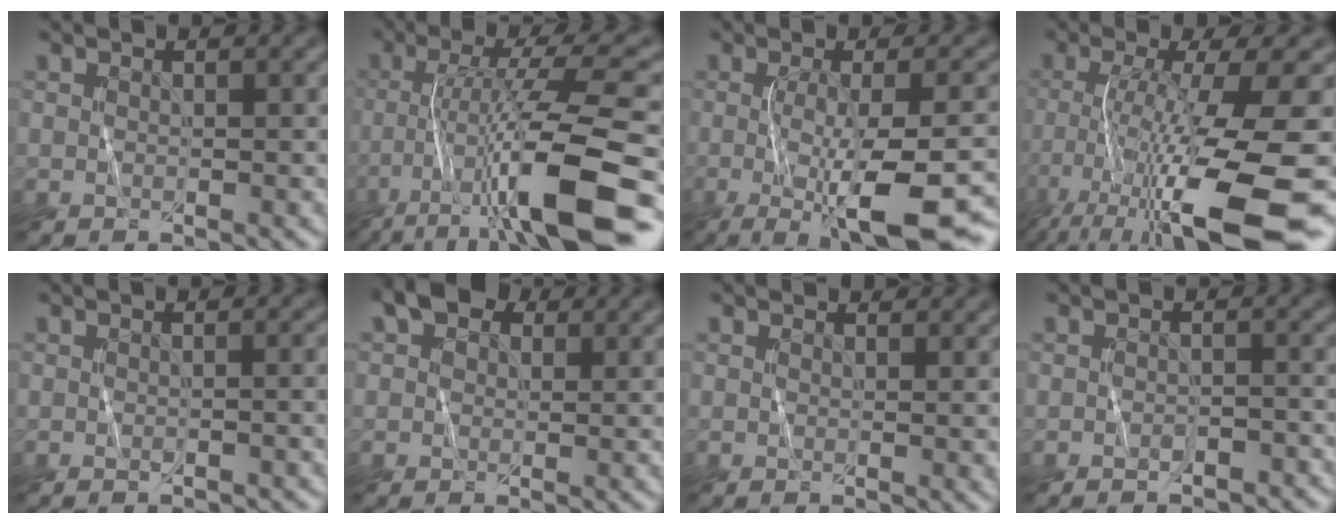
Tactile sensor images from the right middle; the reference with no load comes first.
{"total": 12.1, "force": [-6.3, 1.8, 10.1], "torque": [-0.160, 0.012, -0.102]}
{"total": 11.1, "force": [-3.9, 3.0, 9.9], "torque": [-0.148, -0.017, -0.047]}
{"total": 13.9, "force": [-6.7, 2.9, 11.8], "torque": [-0.211, -0.025, -0.107]}
{"total": 2.2, "force": [-0.5, 0.7, 2.0], "torque": [-0.016, 0.002, -0.007]}
{"total": 3.5, "force": [1.7, 2.3, 2.1], "torque": [-0.031, 0.008, 0.021]}
{"total": 1.4, "force": [1.2, 0.2, 0.7], "torque": [-0.006, -0.001, 0.018]}
{"total": 1.5, "force": [-1.3, 0.6, 0.6], "torque": [-0.010, 0.002, -0.019]}